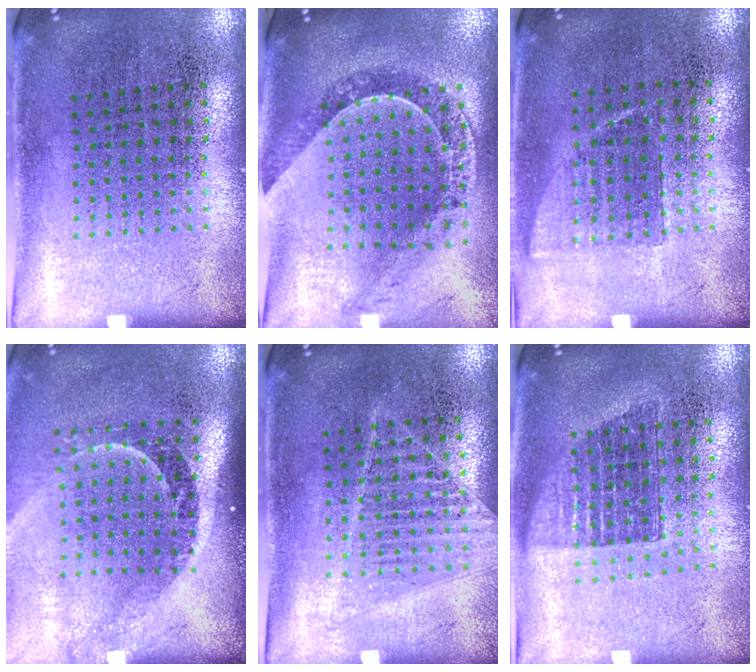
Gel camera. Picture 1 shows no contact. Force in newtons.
{"total": 1.2, "press": 1.2, "slide": 0.2}
{"total": 0.7, "press": 0.6, "slide": 0.4}
{"total": 2.3, "press": 1.6, "slide": 1.7}
{"total": 1.1, "press": 1.1, "slide": 0.2}
{"total": 1.4, "press": 1.2, "slide": 0.7}